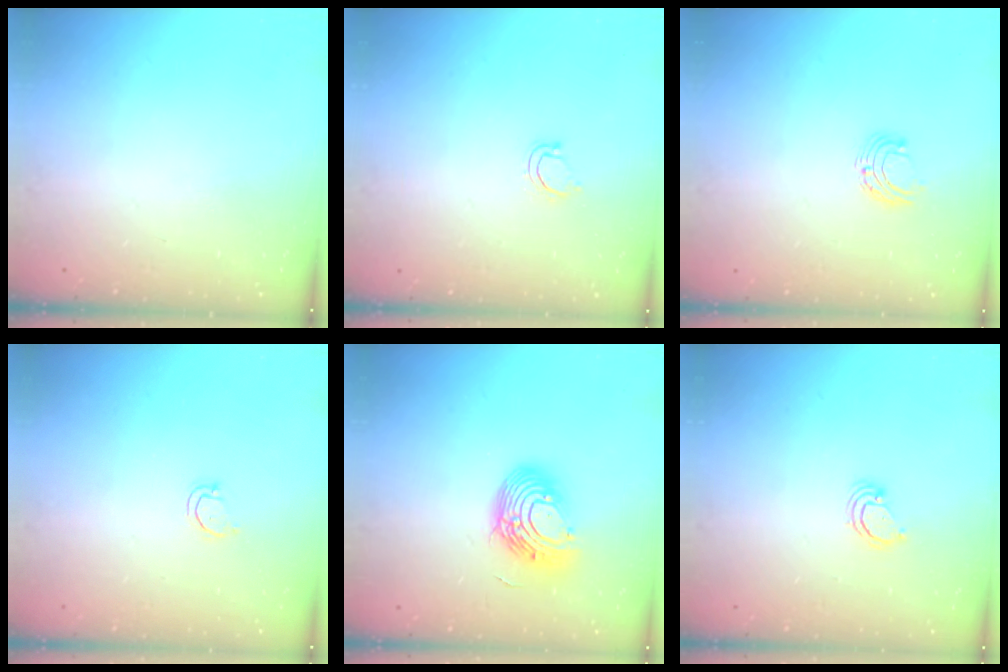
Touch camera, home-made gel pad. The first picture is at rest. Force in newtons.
{"total": 3.4, "press": 3.4, "slide": 0.3}
{"total": 5.2, "press": 5.2, "slide": 0.5}
{"total": 2.6, "press": 2.6, "slide": 0.2}
{"total": 12.4, "press": 12.3, "slide": 1.8}
{"total": 2.6, "press": 2.6, "slide": 0.2}